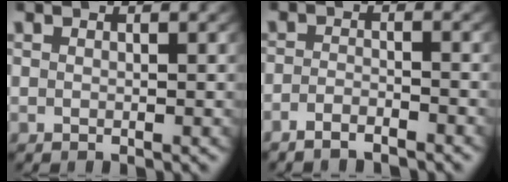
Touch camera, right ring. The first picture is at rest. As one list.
[{"total": 2.7, "force": [-2.6, 0.4, 0.6], "torque": [-0.016, -0.009, -0.043]}]